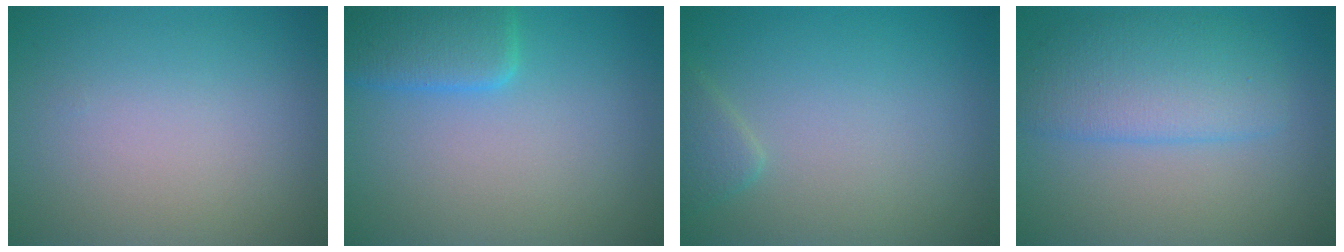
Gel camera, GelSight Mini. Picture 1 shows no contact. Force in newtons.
{"total": 4.2, "press": 4.2, "slide": 0.1}
{"total": 1.4, "press": 1.4, "slide": 0.1}
{"total": 4.6, "press": 4.6, "slide": 0.1}